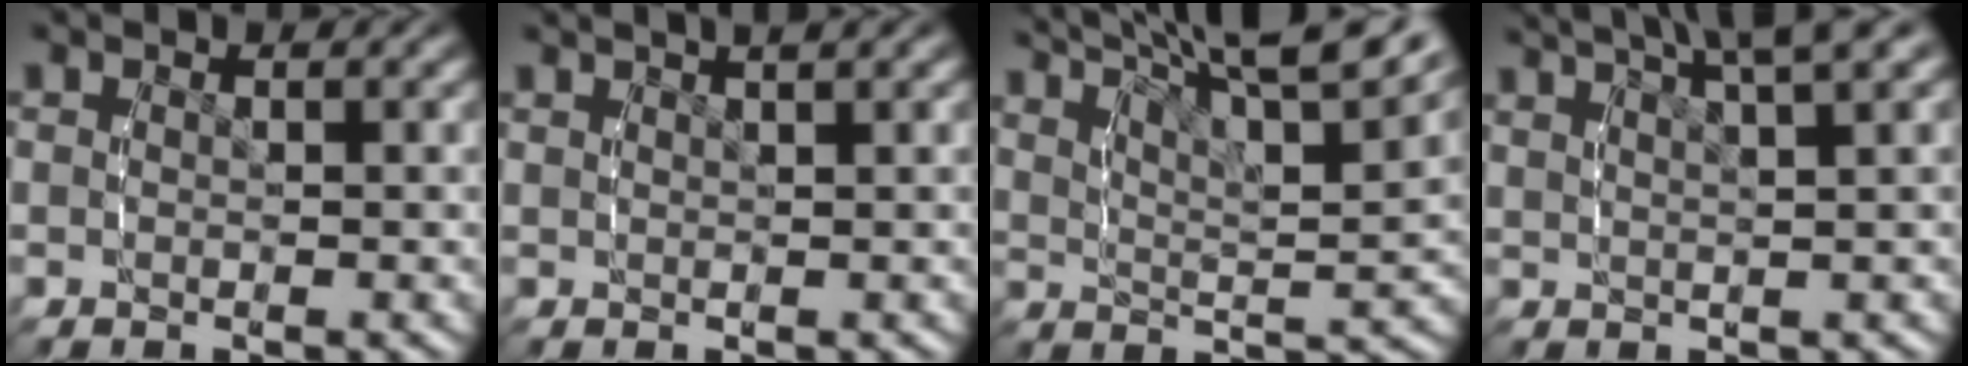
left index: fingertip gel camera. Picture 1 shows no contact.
{"total": 3.0, "force": [2.3, 0.5, 1.8], "torque": [-0.022, 0.011, 0.036]}
{"total": 10.9, "force": [7.5, 4.0, 6.7], "torque": [-0.095, 0.024, 0.099]}
{"total": 7.6, "force": [5.6, 2.6, 4.4], "torque": [-0.059, 0.027, 0.078]}